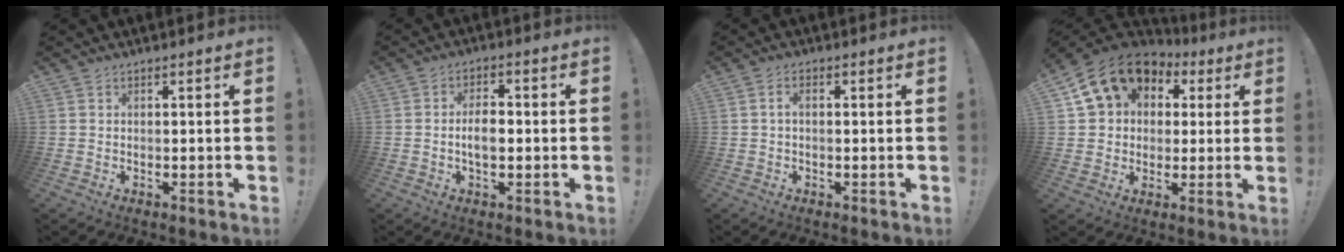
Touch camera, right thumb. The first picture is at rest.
{"total": 5.6, "force": [-0.9, 2.9, 4.8], "torque": [-0.078, 0.007, -0.021]}
{"total": 2.2, "force": [-0.1, 1.0, 2.0], "torque": [-0.045, 0.010, 0.000]}
{"total": 15.0, "force": [6.6, 11.7, 6.8], "torque": [-0.108, -0.024, 0.132]}